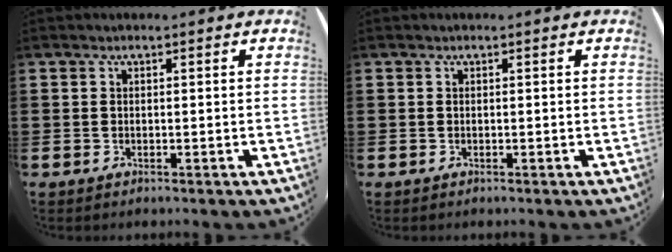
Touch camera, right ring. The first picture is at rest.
{"total": 0.0}